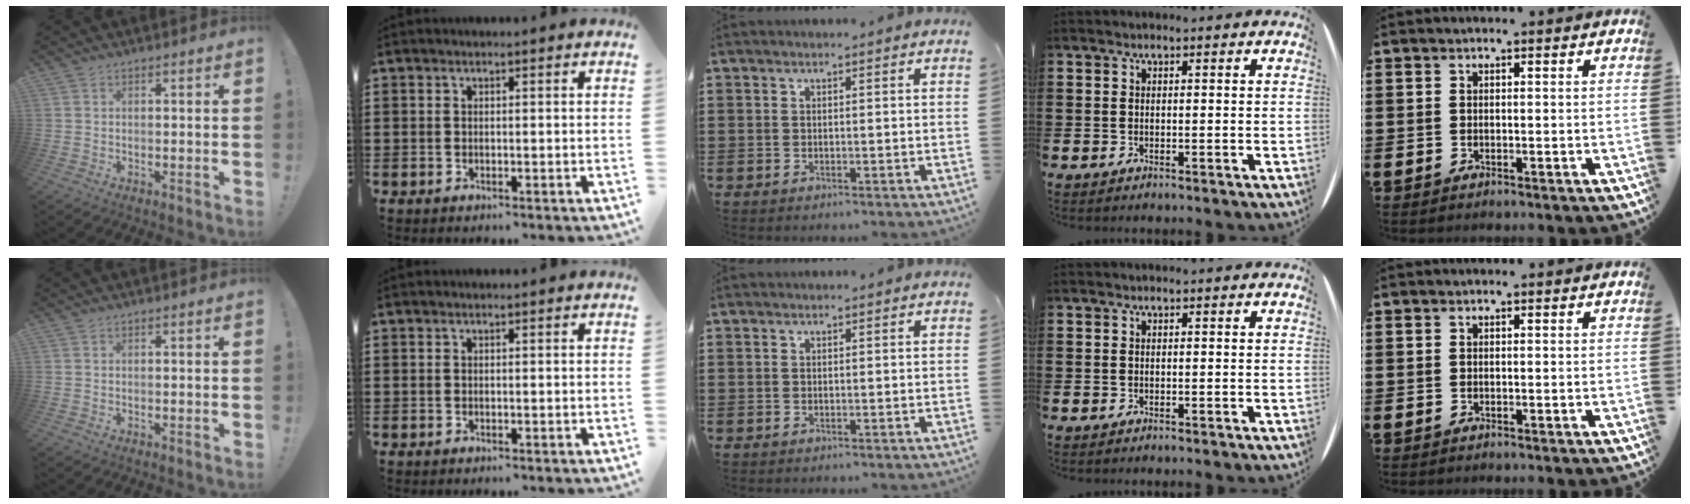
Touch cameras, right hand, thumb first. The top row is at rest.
{}